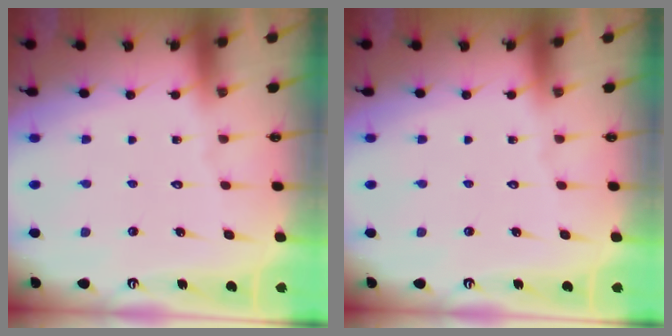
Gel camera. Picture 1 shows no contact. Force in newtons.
{"total": 0.0}